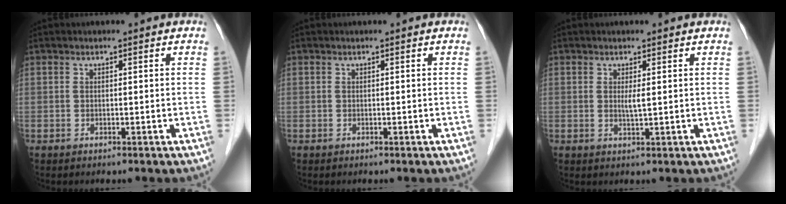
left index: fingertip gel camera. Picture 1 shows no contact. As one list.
[{"total": 0.0}, {"total": 1.4, "force": [0.3, 0.0, 1.4], "torque": [-0.032, -0.003, 0.006]}]